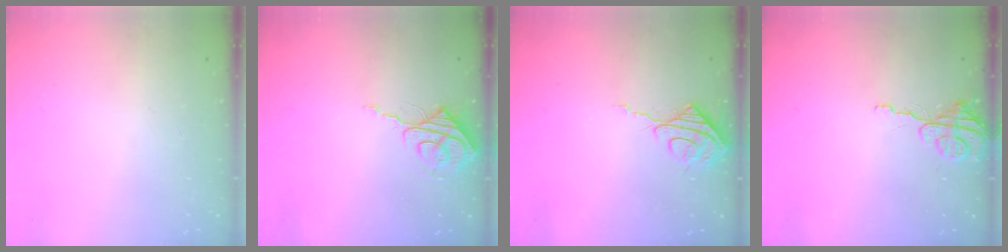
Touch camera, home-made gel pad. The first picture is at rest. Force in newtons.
{"total": 8.0, "press": 8.0, "slide": 0.3}
{"total": 8.4, "press": 8.4, "slide": 0.2}
{"total": 3.7, "press": 3.7, "slide": 0.4}